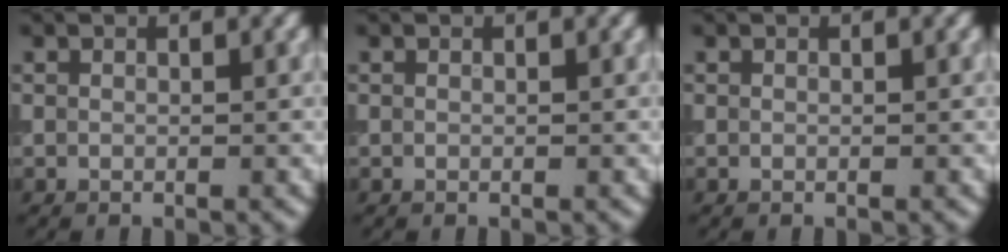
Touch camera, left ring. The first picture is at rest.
{"total": 0.0}
{"total": 0.0}